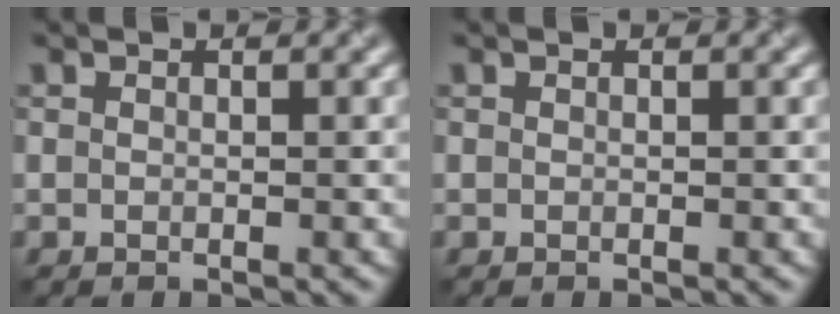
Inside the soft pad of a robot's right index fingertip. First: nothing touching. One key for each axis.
{"total": 0.0}